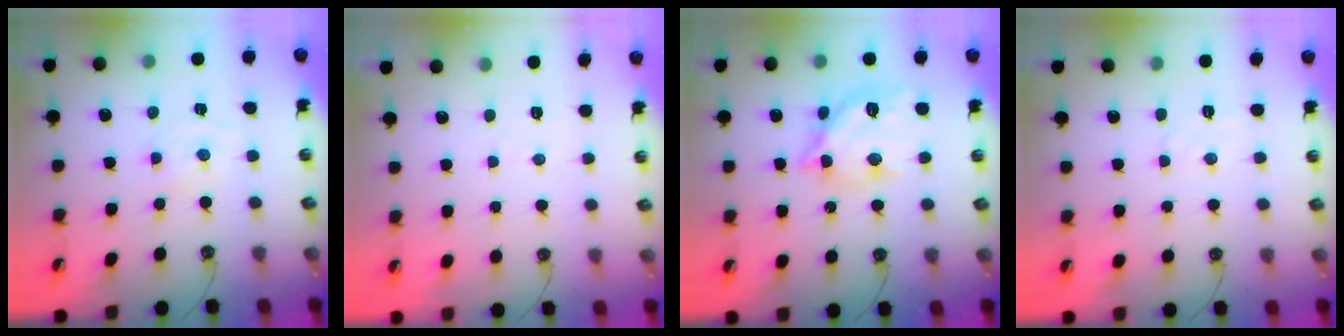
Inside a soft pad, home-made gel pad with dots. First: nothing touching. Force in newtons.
{"total": 2.8, "press": 2.8, "slide": 0.4}
{"total": 14.3, "press": 14.2, "slide": 1.2}
{"total": 3.6, "press": 3.5, "slide": 0.5}